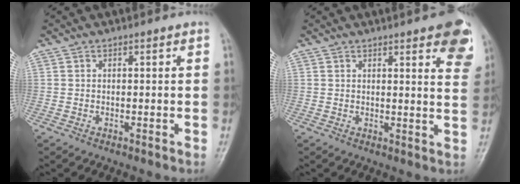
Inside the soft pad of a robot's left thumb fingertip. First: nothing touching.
{"total": 10.3, "force": [5.6, 2.7, 8.2], "torque": [-0.070, -0.020, 0.057]}